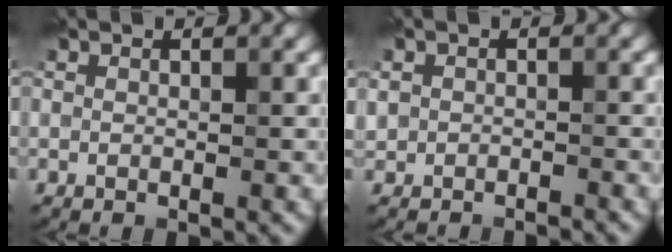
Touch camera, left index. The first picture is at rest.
{"total": 1.9, "force": [-1.3, 1.3, -0.4], "torque": [0.022, 0.006, -0.023]}